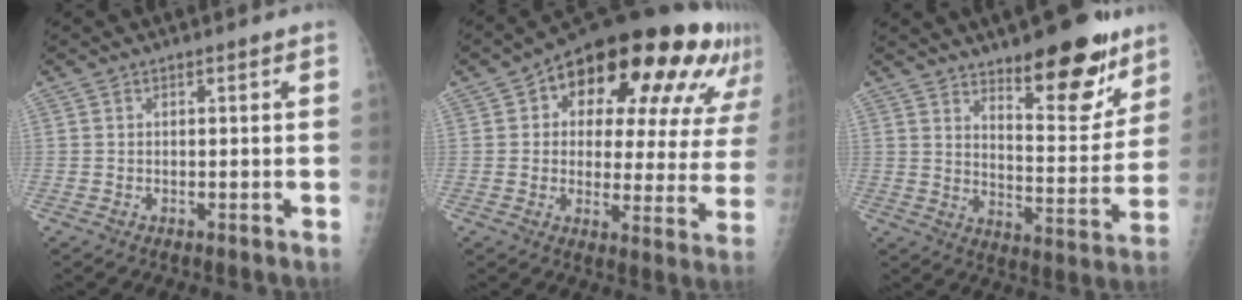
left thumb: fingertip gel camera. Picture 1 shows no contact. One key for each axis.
{"total": 26.3, "fx": 12.5, "fy": 12.6, "fz": 19.4, "tx": -0.218, "ty": 0.014, "tz": 0.171}
{"total": 16.5, "fx": 11.0, "fy": 5.7, "fz": 10.9, "tx": -0.101, "ty": -0.078, "tz": 0.169}